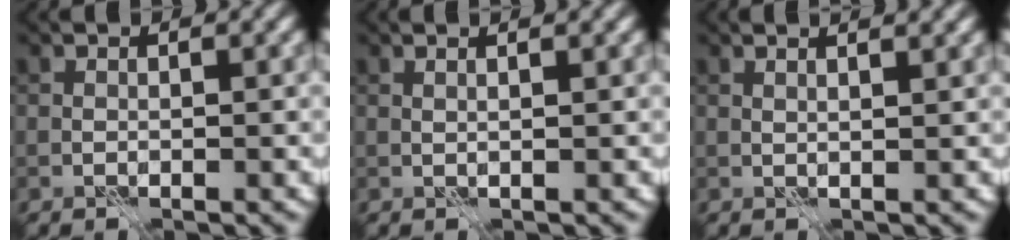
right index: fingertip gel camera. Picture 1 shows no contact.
{"total": 2.2, "force": [1.3, 0.8, 1.6], "torque": [-0.008, 0.002, -0.005]}
{"total": 3.7, "force": [2.3, 1.5, 2.4], "torque": [-0.012, 0.025, 0.001]}